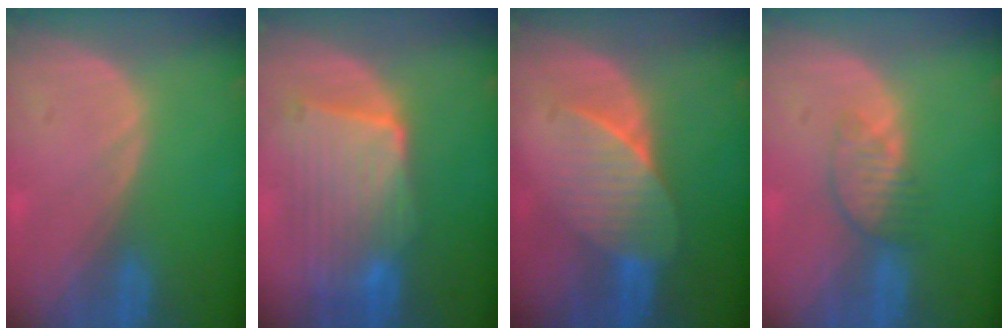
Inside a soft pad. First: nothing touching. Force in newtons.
{"total": 9.6, "press": 8.7, "slide": 4.1}
{"total": 7.3, "press": 6.8, "slide": 2.7}
{"total": 3.9, "press": 3.4, "slide": 1.8}